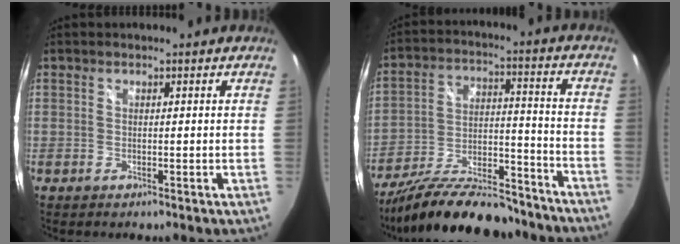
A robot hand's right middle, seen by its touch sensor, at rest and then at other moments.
{"total": 22.1, "force": [-18.2, 6.3, 10.8], "torque": [-0.195, -0.009, -0.273]}